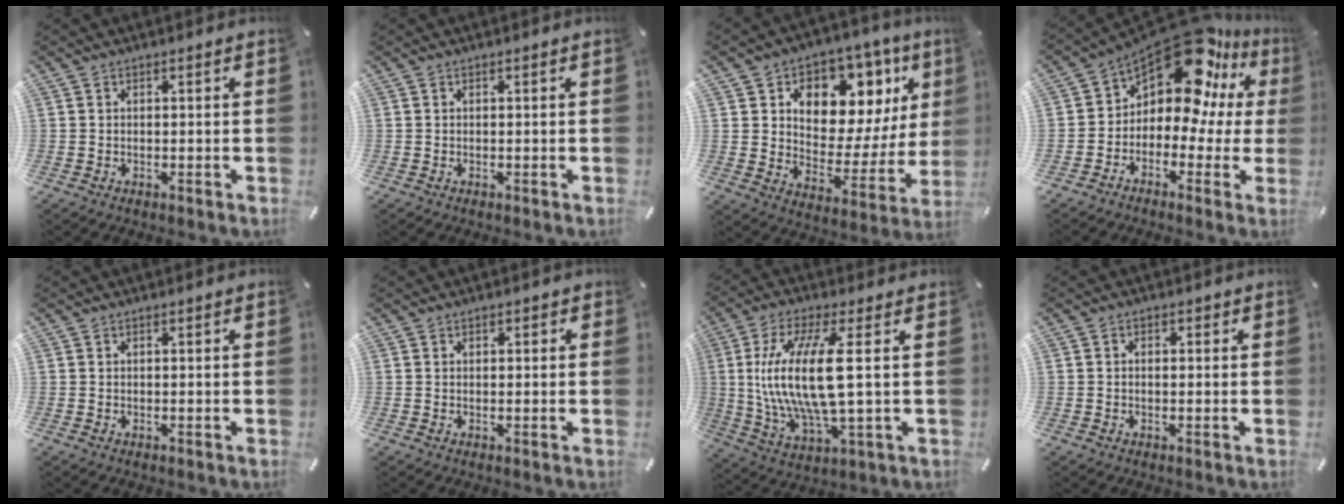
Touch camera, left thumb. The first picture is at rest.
{"total": 0.0}
{"total": 12.0, "force": [6.1, 8.4, 5.8], "torque": [-0.078, -0.060, 0.107]}
{"total": 16.5, "force": [10.5, 7.3, 10.4], "torque": [-0.164, -0.091, 0.177]}
{"total": 0.0}
{"total": 0.6, "force": [0.1, 0.5, 0.3], "torque": [-0.005, 0.004, 0.001]}
{"total": 17.3, "force": [1.8, 4.4, 16.7], "torque": [-0.368, -0.023, 0.016]}
{"total": 1.4, "force": [-0.3, 1.0, 1.0], "torque": [-0.019, 0.003, -0.008]}